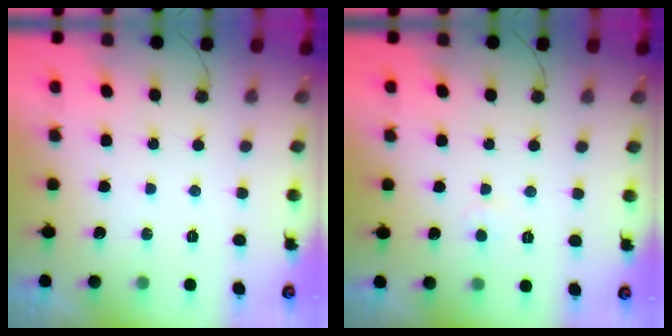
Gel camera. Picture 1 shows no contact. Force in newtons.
{"total": 2.6, "press": 2.6, "slide": 0.3}